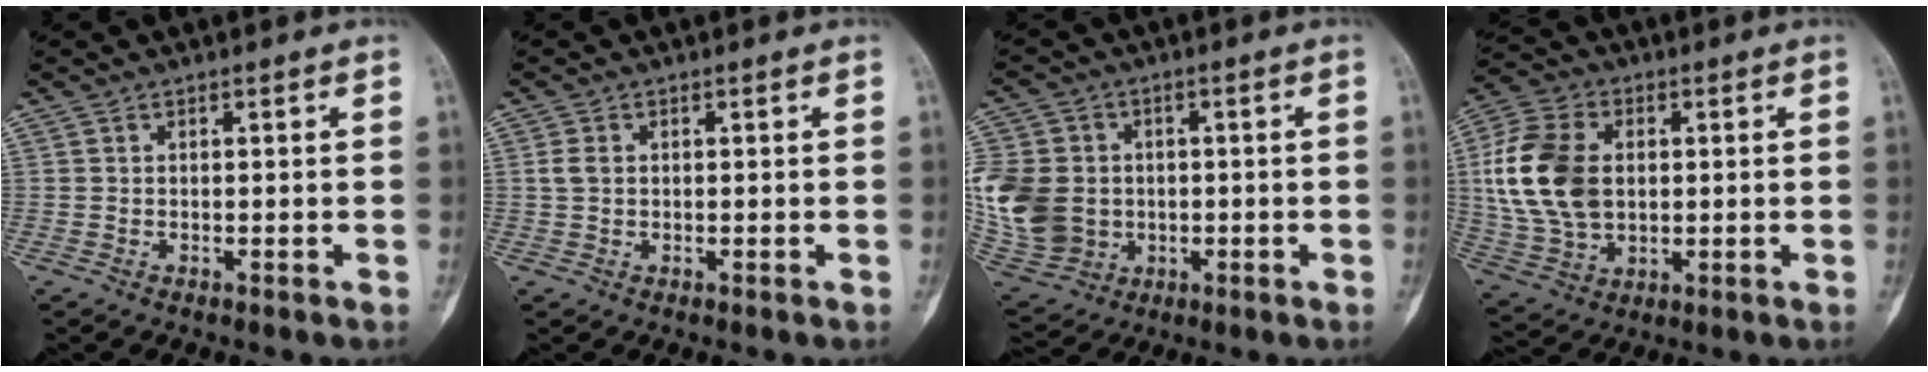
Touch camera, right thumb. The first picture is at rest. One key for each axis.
{"total": 1.8, "fx": 0.2, "fy": 1.3, "fz": 1.2, "tx": -0.029, "ty": 0.003, "tz": 0.005}
{"total": 19.0, "fx": -0.6, "fy": 15.9, "fz": 10.4, "tx": -0.248, "ty": 0.010, "tz": 0.008}
{"total": 16.7, "fx": 1.9, "fy": 11.4, "fz": 12.0, "tx": -0.234, "ty": 0.004, "tz": 0.040}